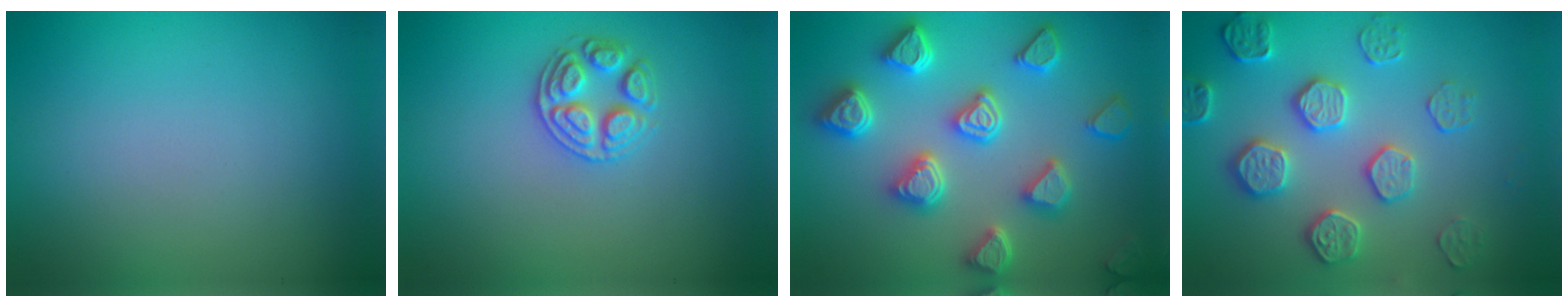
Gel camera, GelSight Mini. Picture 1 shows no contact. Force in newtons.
{"total": 2.6, "press": 2.6, "slide": 0.5}
{"total": 6.5, "press": 6.0, "slide": 2.4}
{"total": 4.5, "press": 4.2, "slide": 1.7}